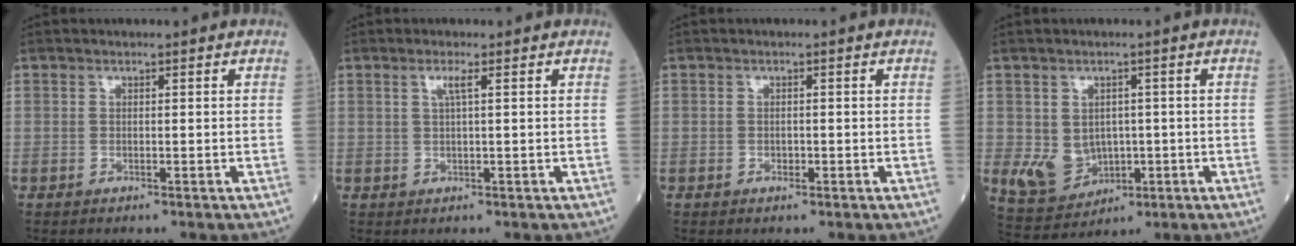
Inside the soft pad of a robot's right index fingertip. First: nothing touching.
{"total": 1.7, "force": [0.6, -0.2, 1.6], "torque": [-0.035, 0.003, 0.011]}
{"total": 0.6, "force": [-0.3, 0.4, 0.4], "torque": [-0.006, 0.001, -0.005]}
{"total": 6.4, "force": [-0.6, 5.4, 3.3], "torque": [-0.060, 0.006, 0.008]}